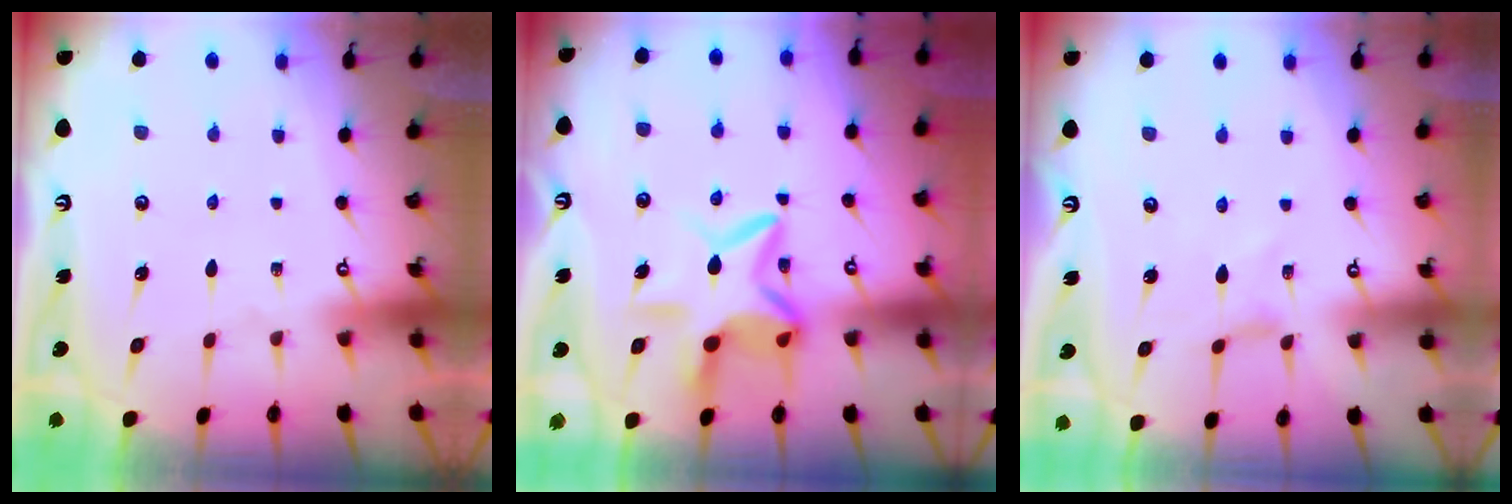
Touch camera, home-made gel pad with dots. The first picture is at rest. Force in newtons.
{"total": 10.9, "press": 10.9, "slide": 0.9}
{"total": 0.0}